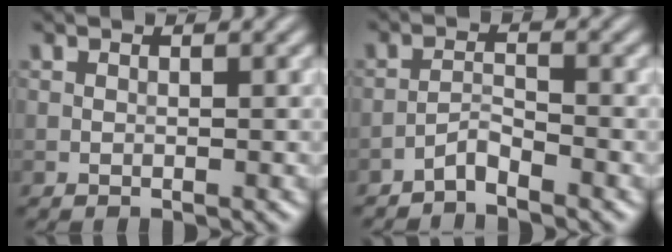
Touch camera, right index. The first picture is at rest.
{"total": 1.8, "force": [-1.6, 0.2, 0.6], "torque": [-0.011, 0.009, -0.035]}